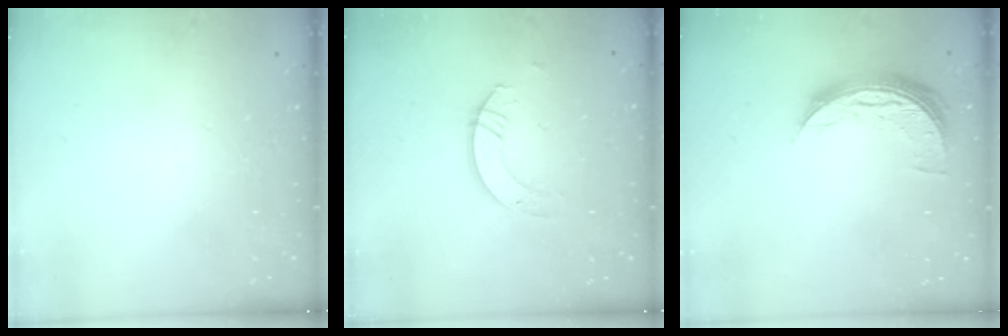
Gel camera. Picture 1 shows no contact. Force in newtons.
{"total": 4.0, "press": 4.0, "slide": 0.3}
{"total": 8.3, "press": 8.3, "slide": 0.5}